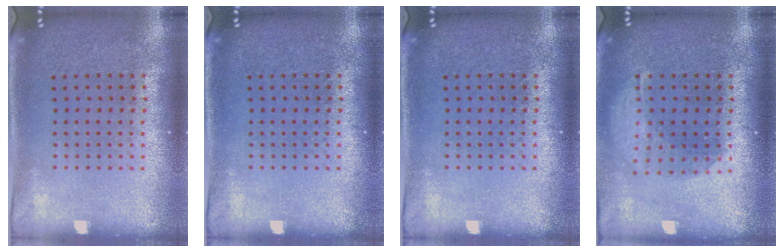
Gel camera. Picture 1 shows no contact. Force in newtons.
{"total": 0.0}
{"total": 0.0}
{"total": 1.5, "press": 1.3, "slide": 0.9}